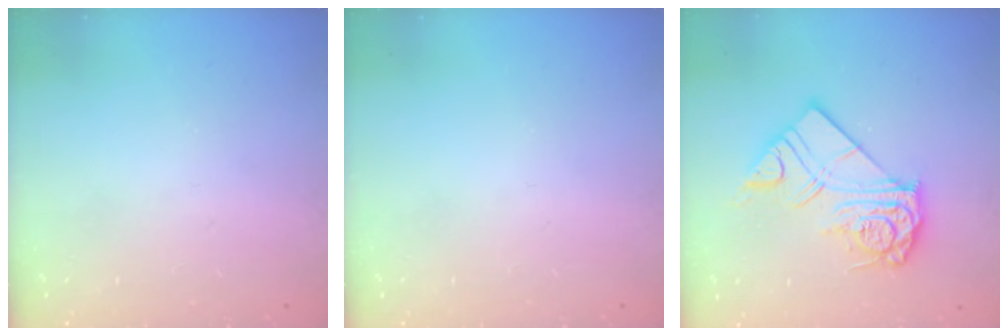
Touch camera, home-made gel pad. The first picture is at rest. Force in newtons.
{"total": 0.0}
{"total": 13.7, "press": 13.6, "slide": 1.4}